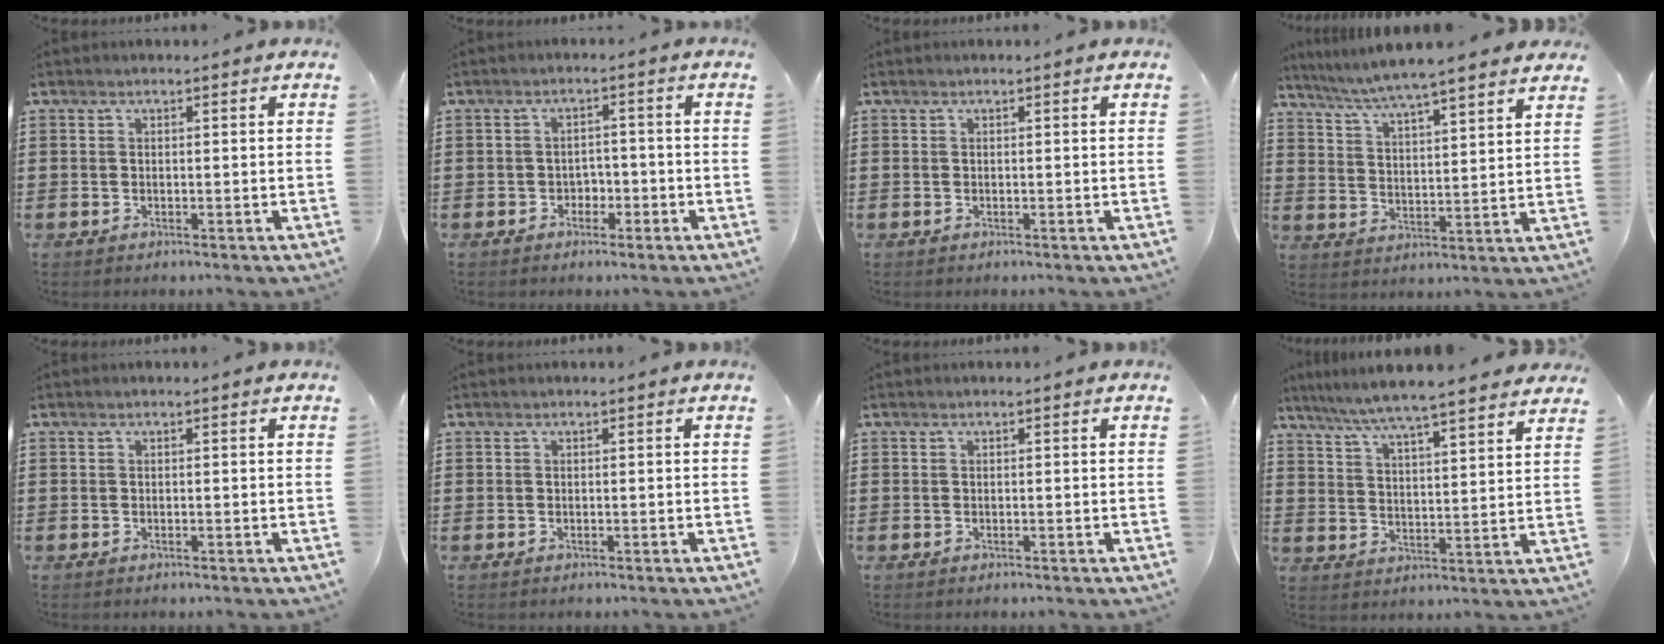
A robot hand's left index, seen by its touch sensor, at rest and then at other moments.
{"total": 2.2, "force": [-1.6, 1.4, 0.6], "torque": [-0.020, 0.002, -0.038]}
{"total": 0.0}
{"total": 5.4, "force": [5.0, -0.4, 2.0], "torque": [-0.061, -0.030, 0.083]}
{"total": 0.0}
{"total": 0.0}
{"total": 0.0}
{"total": 6.0, "force": [5.5, -0.5, 2.3], "torque": [-0.068, -0.035, 0.093]}